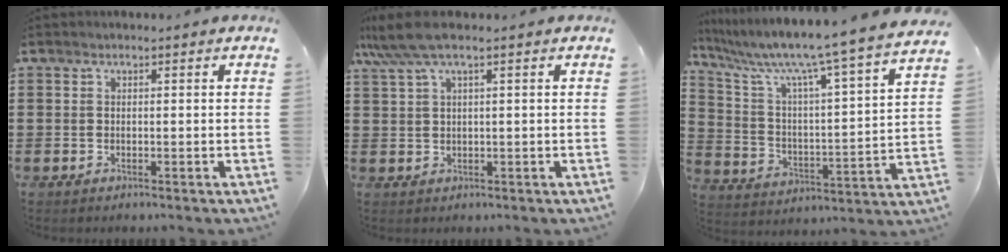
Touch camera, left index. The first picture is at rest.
{"total": 4.3, "force": [2.1, 0.4, 3.8], "torque": [-0.091, -0.001, 0.033]}
{"total": 8.4, "force": [7.1, -0.8, 4.3], "torque": [-0.117, -0.065, 0.106]}